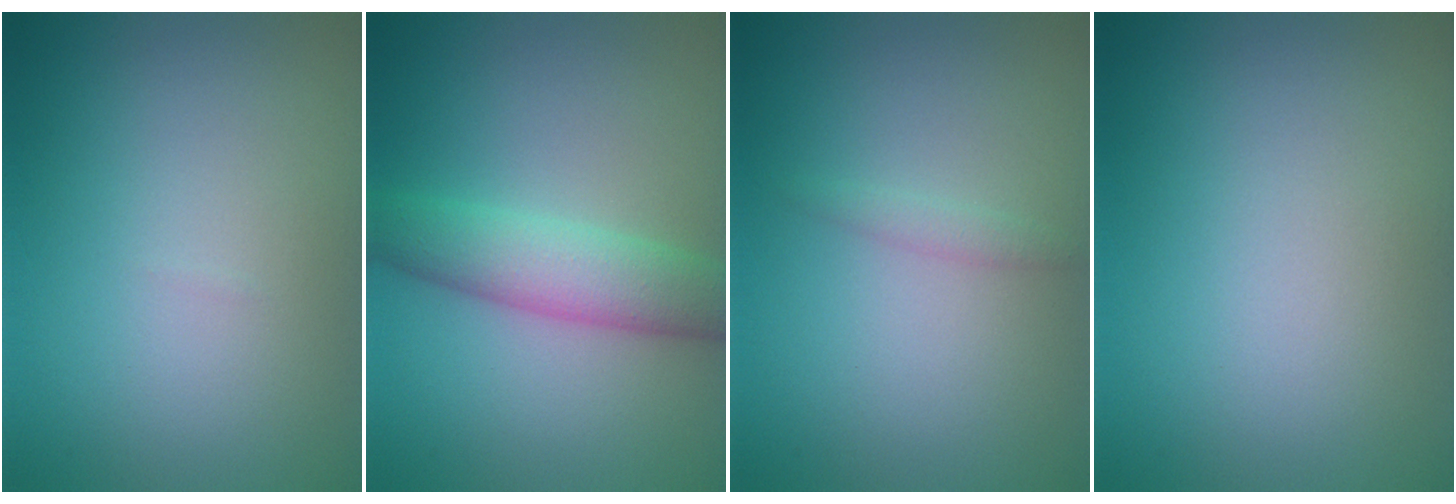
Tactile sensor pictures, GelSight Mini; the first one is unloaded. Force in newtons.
{"total": 4.6, "press": 4.6, "slide": 0.0}
{"total": 0.8, "press": 0.8, "slide": 0.1}
{"total": 0.0}